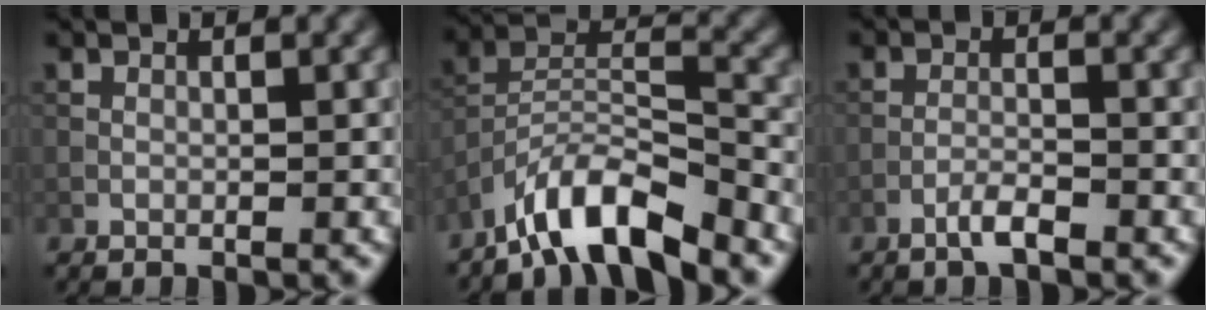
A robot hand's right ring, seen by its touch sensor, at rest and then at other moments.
{"total": 7.9, "force": [-6.4, 2.0, 4.2], "torque": [-0.073, 0.002, -0.124]}
{"total": 1.9, "force": [-1.4, 0.3, 1.3], "torque": [-0.024, 0.005, -0.031]}